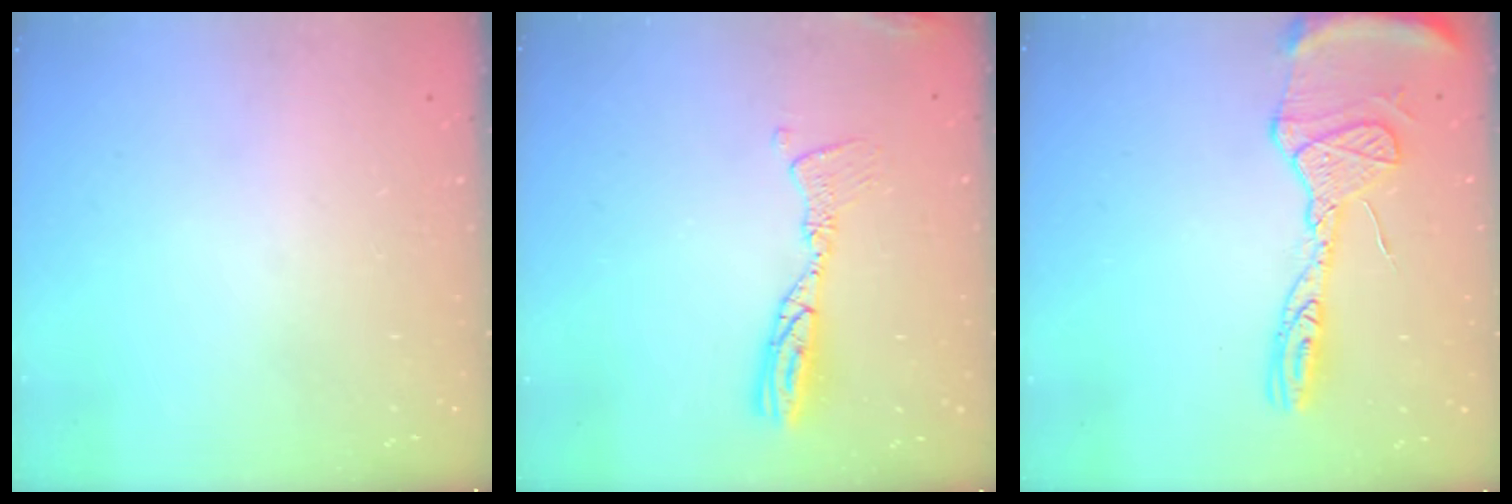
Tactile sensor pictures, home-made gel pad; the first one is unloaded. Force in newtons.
{"total": 10.8, "press": 10.8, "slide": 1.1}
{"total": 16.0, "press": 15.9, "slide": 1.6}